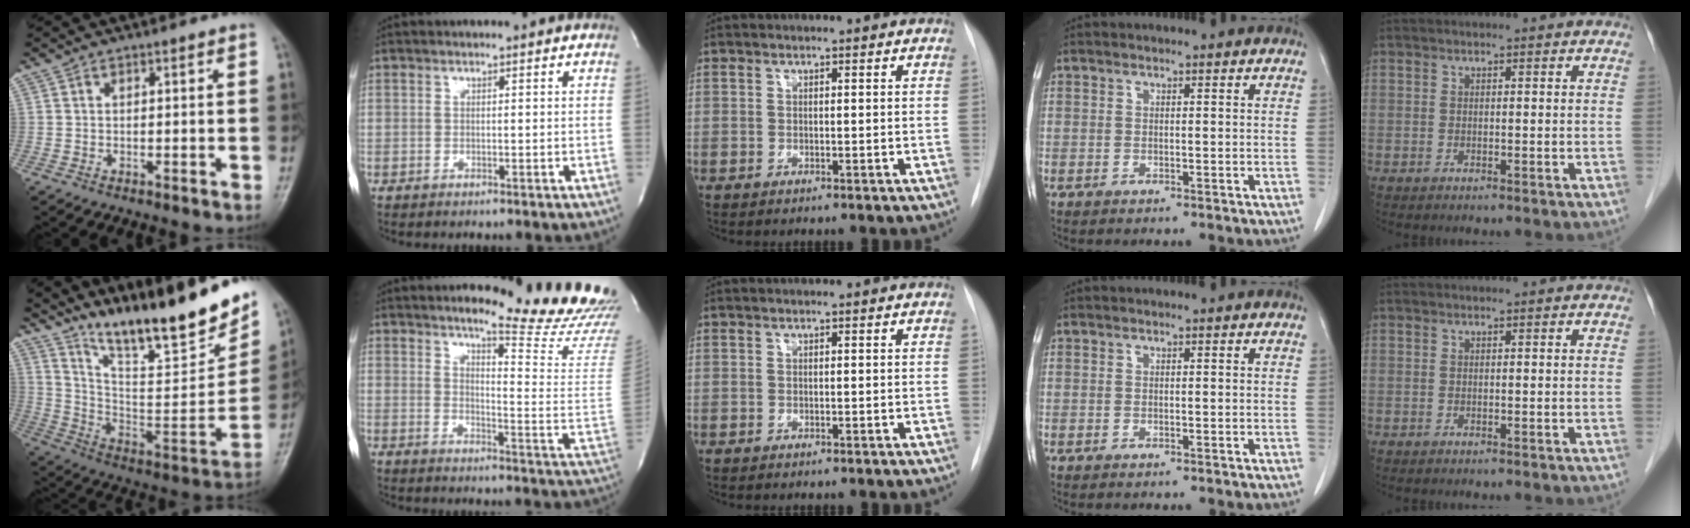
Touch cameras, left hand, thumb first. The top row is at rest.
{"thumb": {"total": 23.9, "force": [18.0, 4.3, 15.1], "torque": [-0.209, -0.091, 0.302]}, "index": {"total": 19.0, "force": [17.2, -0.3, 8.0], "torque": [-0.112, -0.121, 0.200]}}